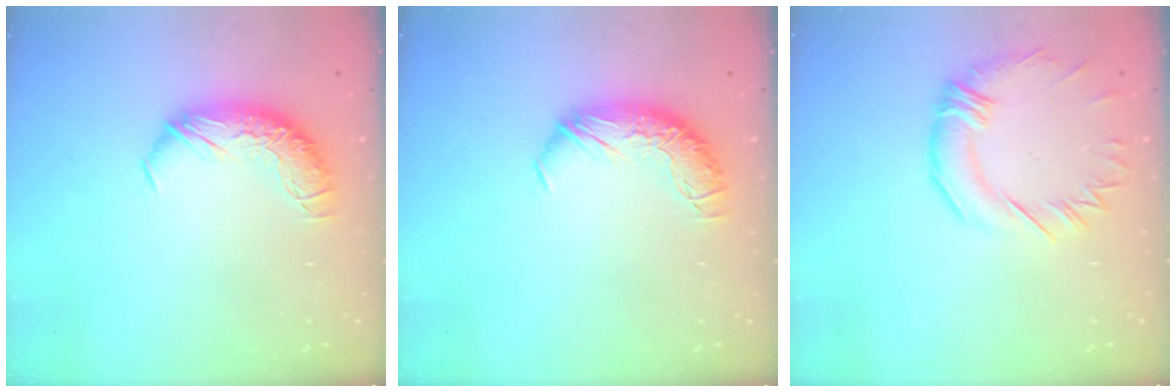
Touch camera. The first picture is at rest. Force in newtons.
{"total": 0.0}
{"total": 1.5, "press": 0.9, "slide": 1.1}